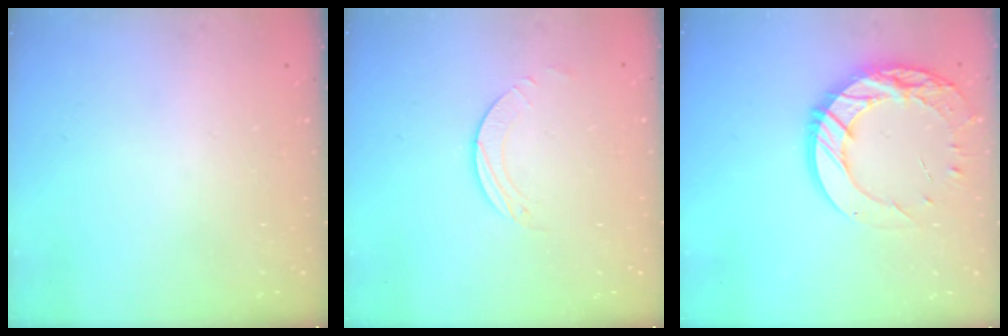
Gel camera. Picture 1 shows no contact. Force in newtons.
{"total": 2.0, "press": 2.0, "slide": 0.2}
{"total": 16.6, "press": 16.5, "slide": 1.2}